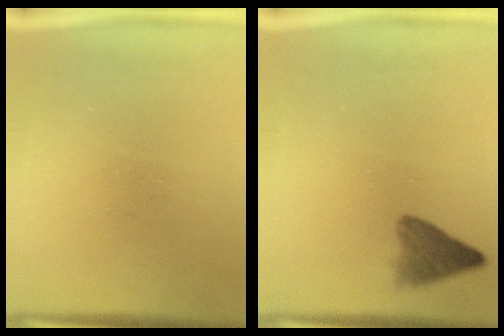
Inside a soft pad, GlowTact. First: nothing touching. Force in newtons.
{"total": 3.5}